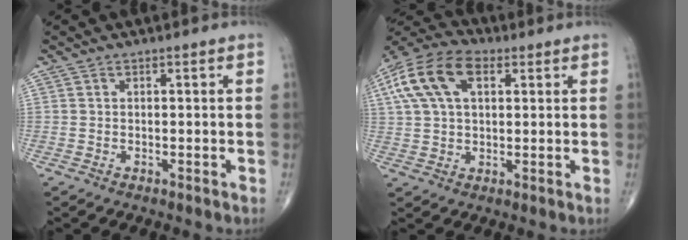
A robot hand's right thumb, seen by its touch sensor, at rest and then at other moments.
{"total": 14.2, "force": [4.9, 8.2, 10.5], "torque": [-0.202, 0.021, 0.084]}